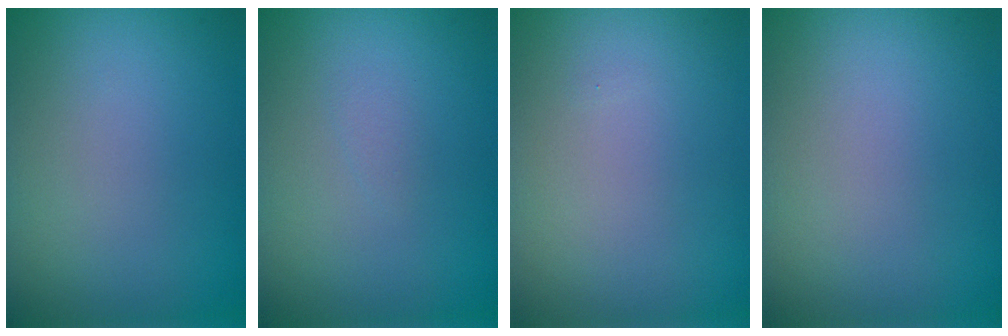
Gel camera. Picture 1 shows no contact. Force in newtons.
{"total": 0.5, "press": 0.5, "slide": 0.1}
{"total": 0.0}
{"total": 0.0}